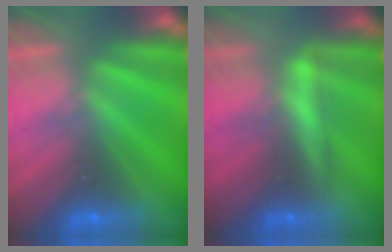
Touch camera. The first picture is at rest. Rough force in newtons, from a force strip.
{"total": 2.1}